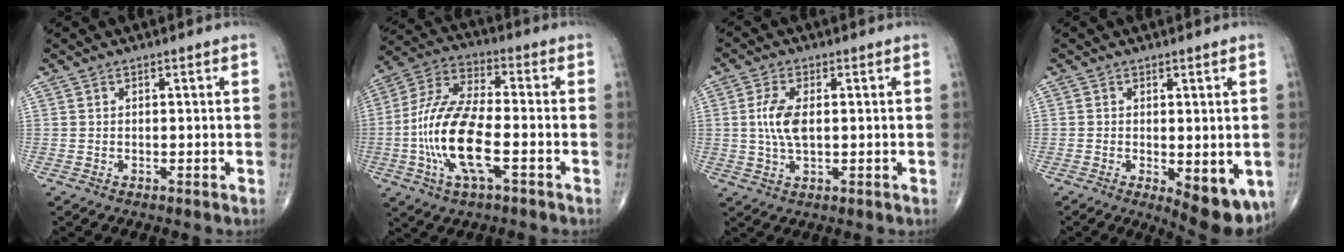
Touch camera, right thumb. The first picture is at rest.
{"total": 16.3, "force": [-4.1, 6.2, 14.5], "torque": [-0.305, 0.025, -0.079]}
{"total": 6.3, "force": [0.6, 3.0, 5.5], "torque": [-0.120, 0.000, 0.009]}
{"total": 9.6, "force": [-2.9, 4.1, 8.2], "torque": [-0.095, -0.015, -0.031]}